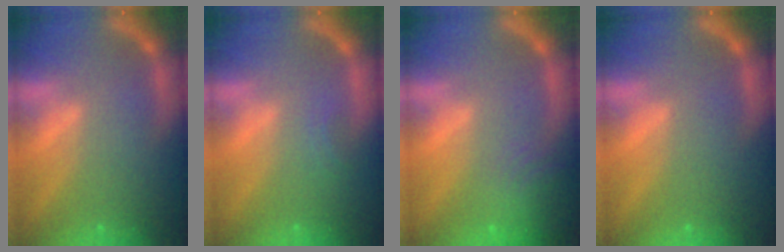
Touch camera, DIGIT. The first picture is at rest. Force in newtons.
{"total": 0.9}
{"total": 6.1}
{"total": 0.0}